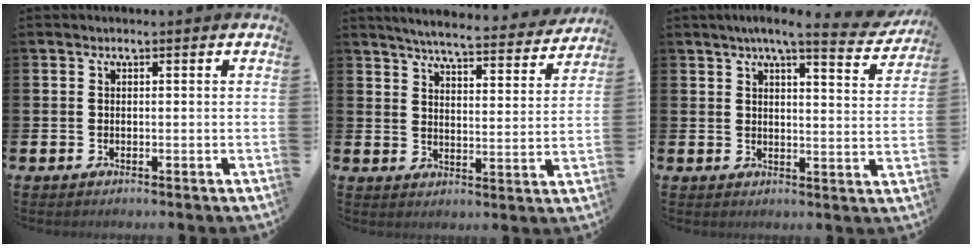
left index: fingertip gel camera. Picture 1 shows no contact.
{"total": 5.9, "force": [5.6, 0.2, 1.7], "torque": [-0.041, -0.045, 0.092]}
{"total": 6.0, "force": [5.2, 0.2, 2.9], "torque": [-0.053, -0.026, 0.085]}